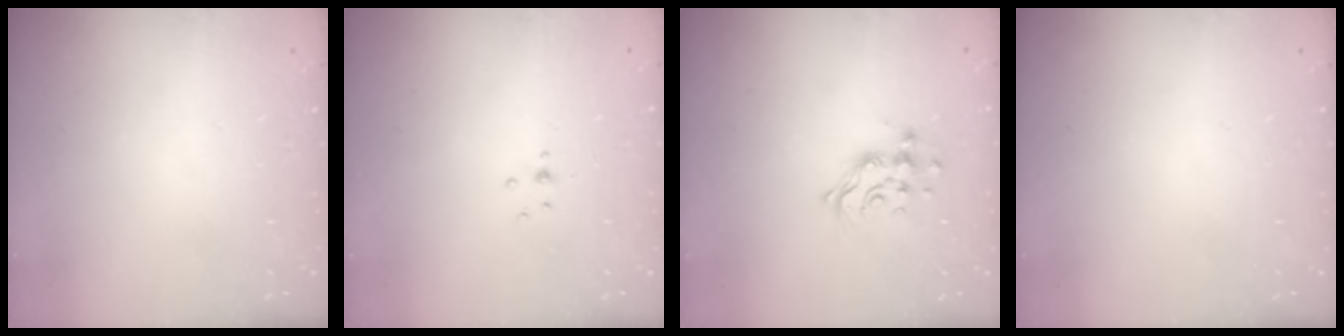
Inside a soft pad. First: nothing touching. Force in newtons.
{"total": 2.5, "press": 2.3, "slide": 1.0}
{"total": 10.8, "press": 10.8, "slide": 0.8}
{"total": 0.0}